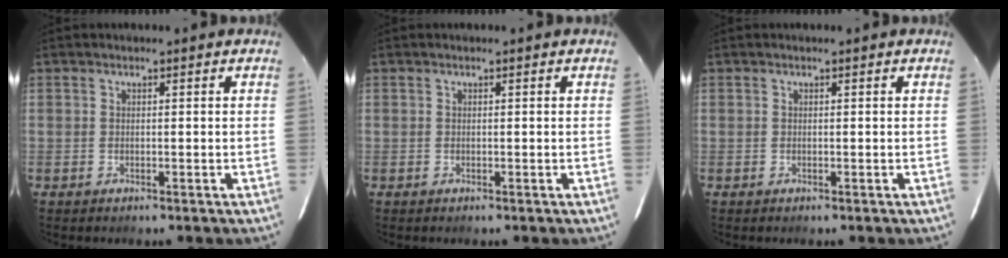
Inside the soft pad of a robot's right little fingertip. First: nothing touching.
{"total": 0.0}
{"total": 0.0}